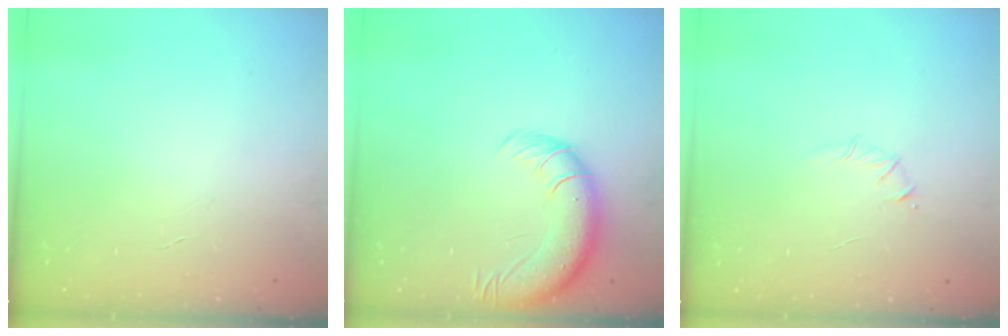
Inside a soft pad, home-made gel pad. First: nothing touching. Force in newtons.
{"total": 10.0, "press": 9.7, "slide": 2.5}
{"total": 2.7, "press": 2.6, "slide": 0.8}